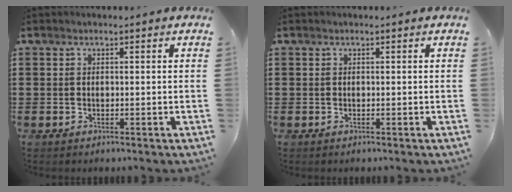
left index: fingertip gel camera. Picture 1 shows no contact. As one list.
[{"total": 0.0}]